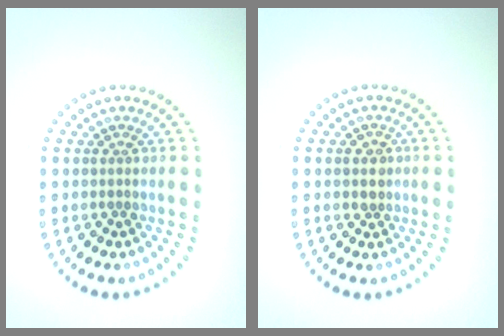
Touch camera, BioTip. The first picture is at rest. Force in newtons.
{"total": 1.6, "press": 1.5, "slide": 0.7}